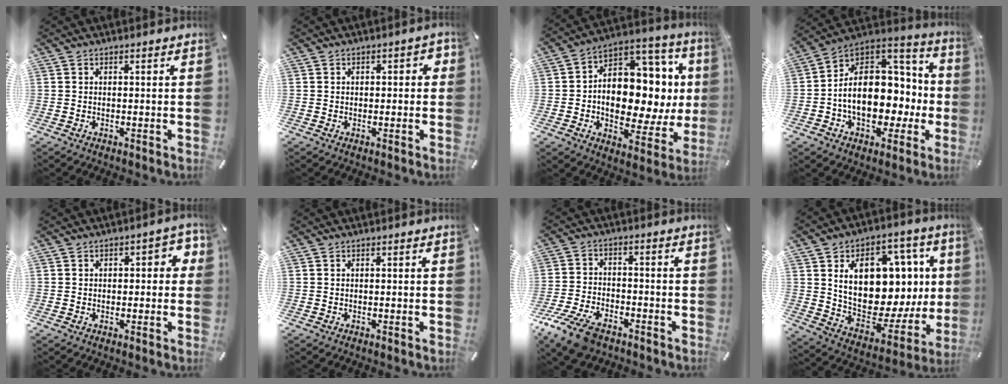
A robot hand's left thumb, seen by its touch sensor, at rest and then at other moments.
{"total": 1.8, "force": [-0.5, 1.4, 1.0], "torque": [-0.011, 0.005, -0.013]}
{"total": 15.3, "force": [0.3, 10.4, 11.1], "torque": [-0.160, -0.035, 0.006]}
{"total": 18.1, "force": [-1.5, 13.5, 12.0], "torque": [-0.194, -0.006, -0.015]}
{"total": 4.0, "force": [0.0, 2.7, 3.0], "torque": [-0.035, 0.004, -0.008]}
{"total": 0.0}
{"total": 10.1, "force": [-7.0, 5.0, 5.3], "torque": [-0.112, 0.031, -0.131]}
{"total": 21.2, "force": [5.5, 13.5, 15.5], "torque": [-0.229, -0.053, 0.099]}